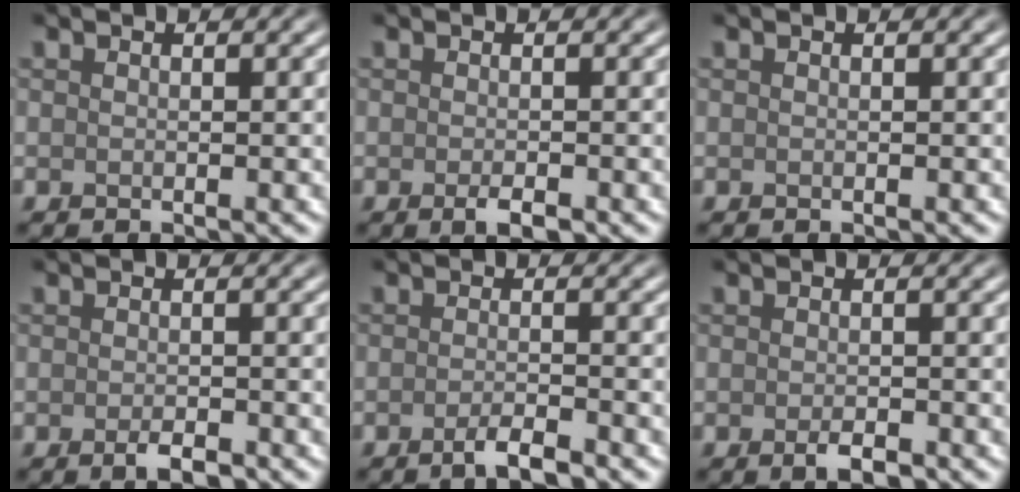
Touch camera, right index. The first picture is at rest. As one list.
[{"total": 1.6, "force": [-0.8, 0.5, 1.3], "torque": [-0.021, -0.004, -0.012]}, {"total": 0.0}, {"total": 1.7, "force": [-1.0, 0.6, 1.2], "torque": [-0.019, -0.003, -0.015]}, {"total": 2.2, "force": [-1.4, 0.4, 1.6], "torque": [-0.025, 0.002, -0.030]}, {"total": 1.6, "force": [-0.9, 0.6, 1.2], "torque": [-0.020, -0.004, -0.014]}]